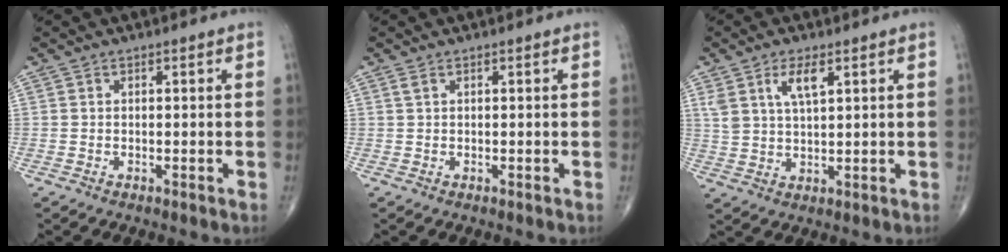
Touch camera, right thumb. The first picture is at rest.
{"total": 0.6, "force": [0.3, 0.1, 0.5], "torque": [-0.016, 0.007, 0.008]}
{"total": 5.8, "force": [2.9, 2.2, 4.5], "torque": [-0.086, -0.011, 0.059]}